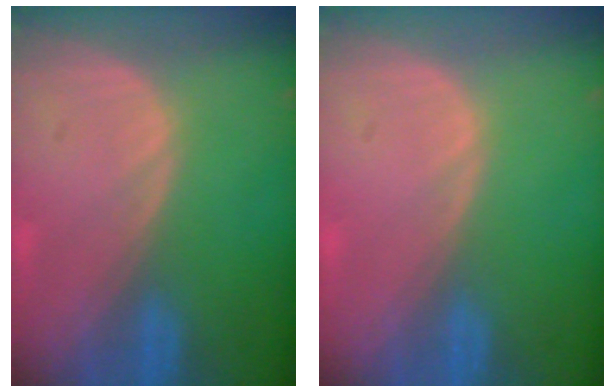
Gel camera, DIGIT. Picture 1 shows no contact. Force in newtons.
{"total": 0.0}